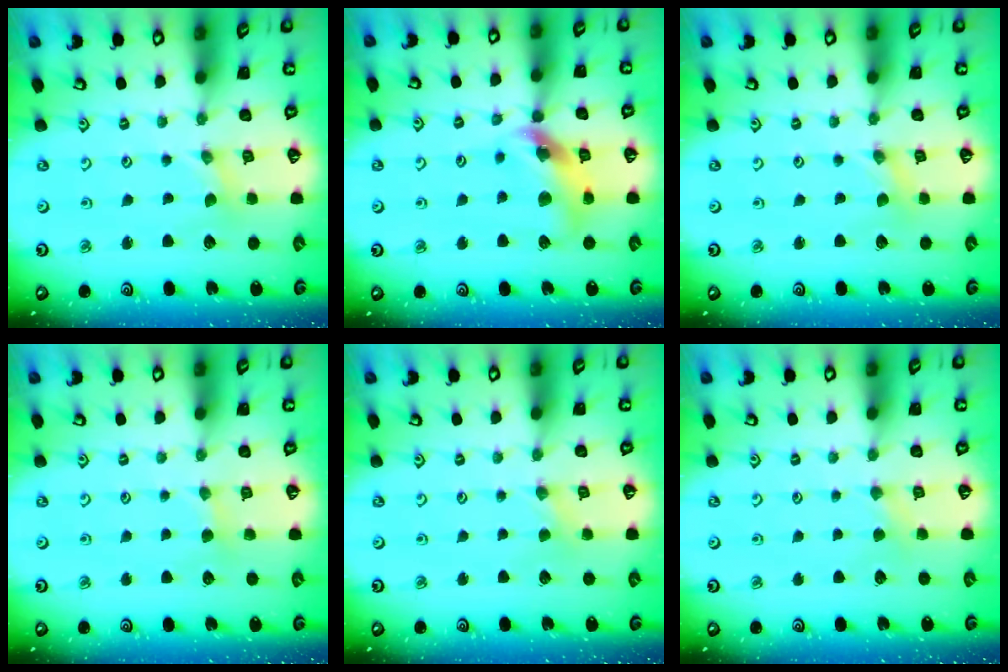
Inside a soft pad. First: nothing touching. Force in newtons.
{"total": 13.8, "press": 13.7, "slide": 1.6}
{"total": 0.0}
{"total": 3.0, "press": 3.0, "slide": 0.4}
{"total": 1.8, "press": 1.8, "slide": 0.2}
{"total": 3.0, "press": 3.0, "slide": 0.5}